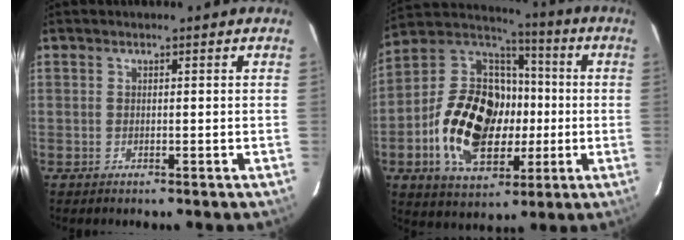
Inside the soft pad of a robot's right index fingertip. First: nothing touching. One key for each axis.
{"total": 22.2, "fx": -3.5, "fy": 15.3, "fz": 15.6, "tx": -0.322, "ty": 0.037, "tz": -0.048}